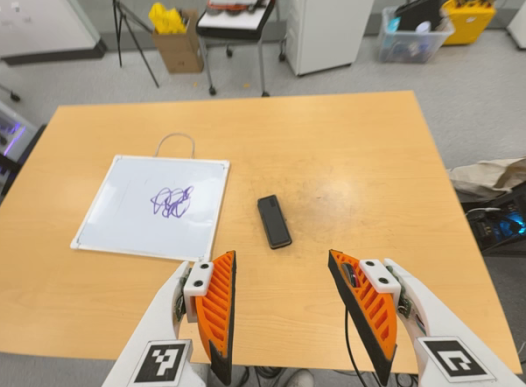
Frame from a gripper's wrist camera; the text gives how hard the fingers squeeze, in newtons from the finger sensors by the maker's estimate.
{"total": 0.0}